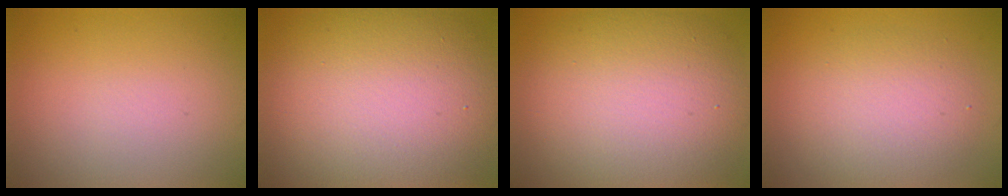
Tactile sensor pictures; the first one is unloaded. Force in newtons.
{"total": 15.5, "press": 15.4, "slide": 0.4}
{"total": 13.0, "press": 13.0, "slide": 1.0}
{"total": 4.4, "press": 4.4, "slide": 0.3}